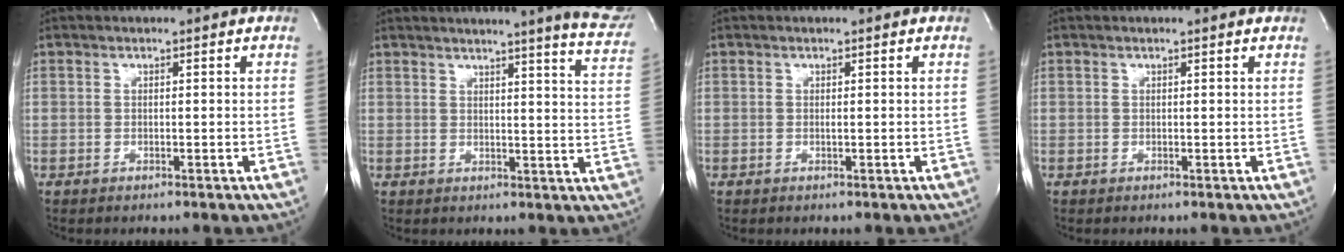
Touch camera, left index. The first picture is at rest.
{"total": 14.9, "force": [13.1, -0.6, 6.9], "torque": [-0.086, -0.063, 0.135]}
{"total": 0.0}
{"total": 0.8, "force": [0.8, 0.0, 0.3], "torque": [-0.014, 0.005, 0.009]}